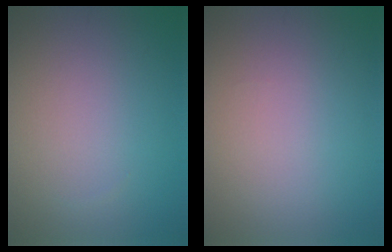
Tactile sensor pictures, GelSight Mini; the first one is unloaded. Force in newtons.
{"total": 0.0}